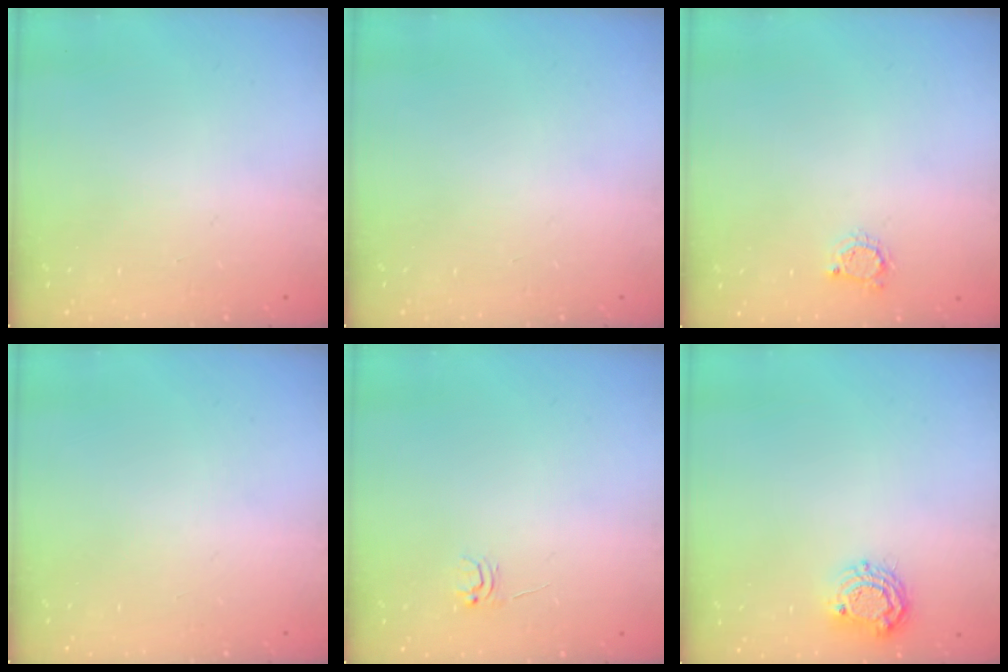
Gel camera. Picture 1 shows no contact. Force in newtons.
{"total": 0.0}
{"total": 3.6, "press": 3.6, "slide": 0.5}
{"total": 0.0}
{"total": 4.0, "press": 4.0, "slide": 0.6}
{"total": 7.5, "press": 7.4, "slide": 0.9}